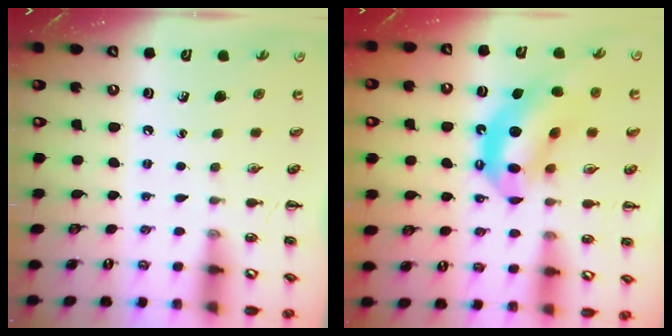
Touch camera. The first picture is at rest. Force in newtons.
{"total": 13.8, "press": 13.3, "slide": 3.7}